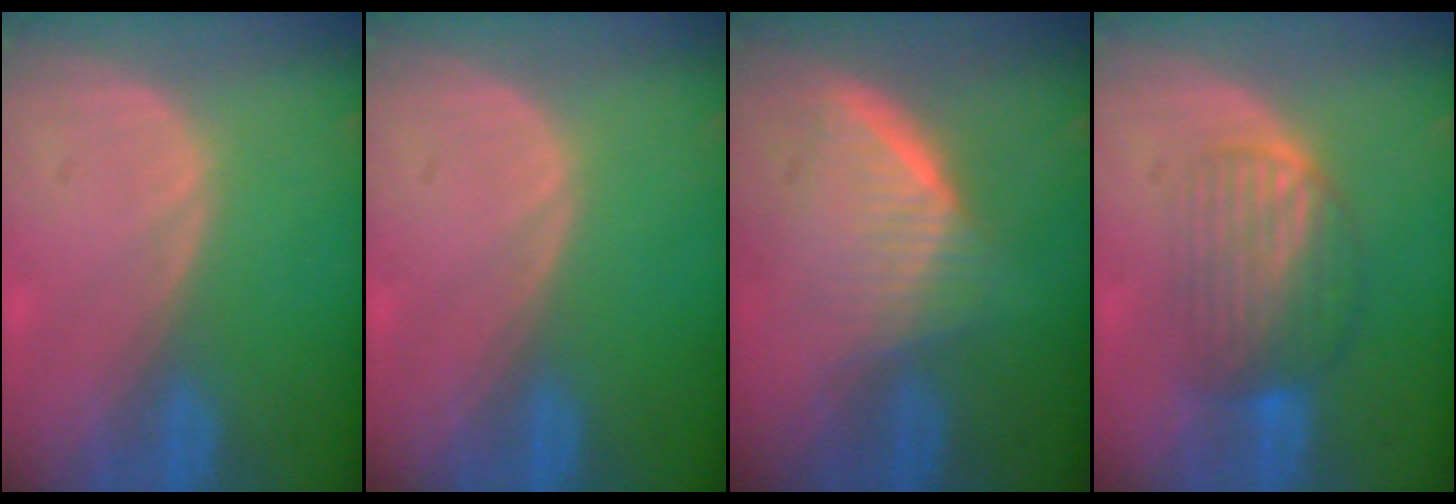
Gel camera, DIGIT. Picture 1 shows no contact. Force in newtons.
{"total": 0.0}
{"total": 6.7, "press": 6.0, "slide": 2.9}
{"total": 6.6, "press": 6.3, "slide": 1.9}